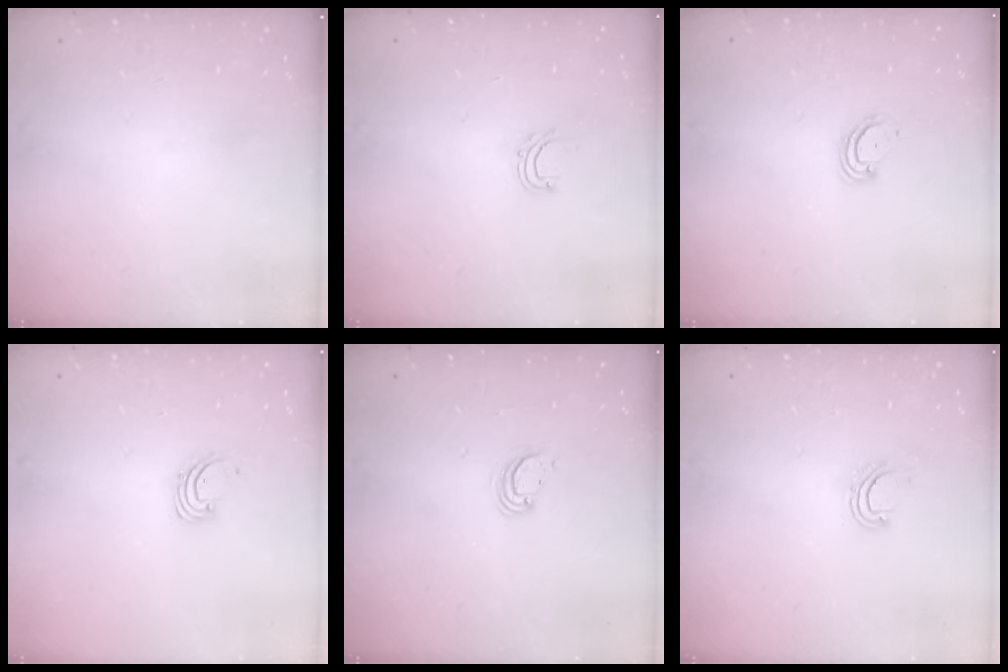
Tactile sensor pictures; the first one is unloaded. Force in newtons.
{"total": 4.9, "press": 4.8, "slide": 0.4}
{"total": 3.5, "press": 3.5, "slide": 0.2}
{"total": 1.4, "press": 1.4, "slide": 0.1}
{"total": 3.2, "press": 3.2, "slide": 0.2}
{"total": 5.4, "press": 5.4, "slide": 0.5}